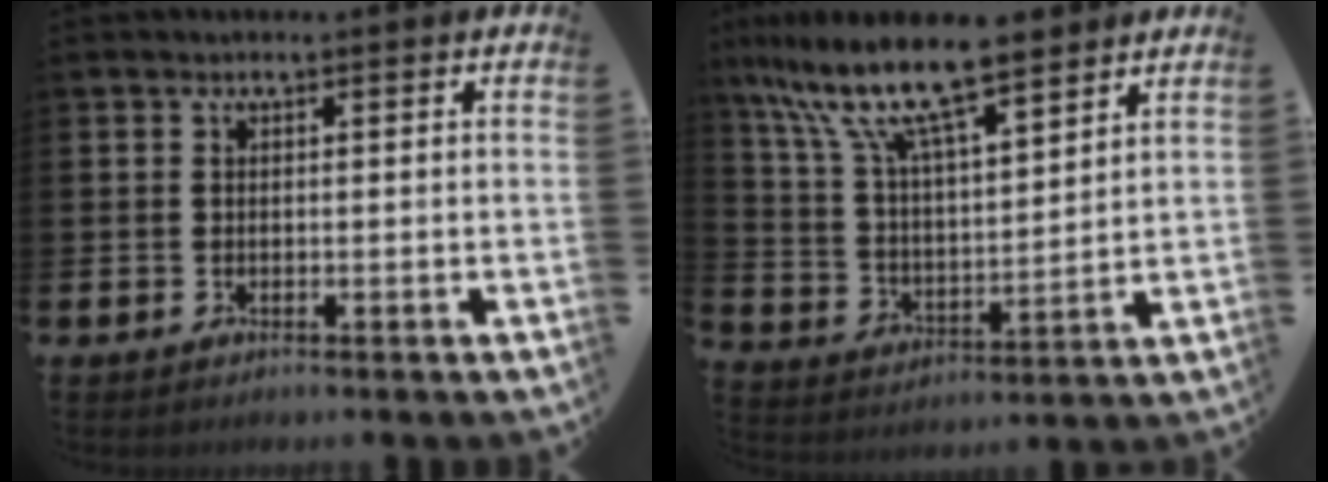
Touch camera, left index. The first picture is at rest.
{"total": 12.2, "force": [10.0, 2.7, 6.5], "torque": [-0.167, -0.040, 0.177]}